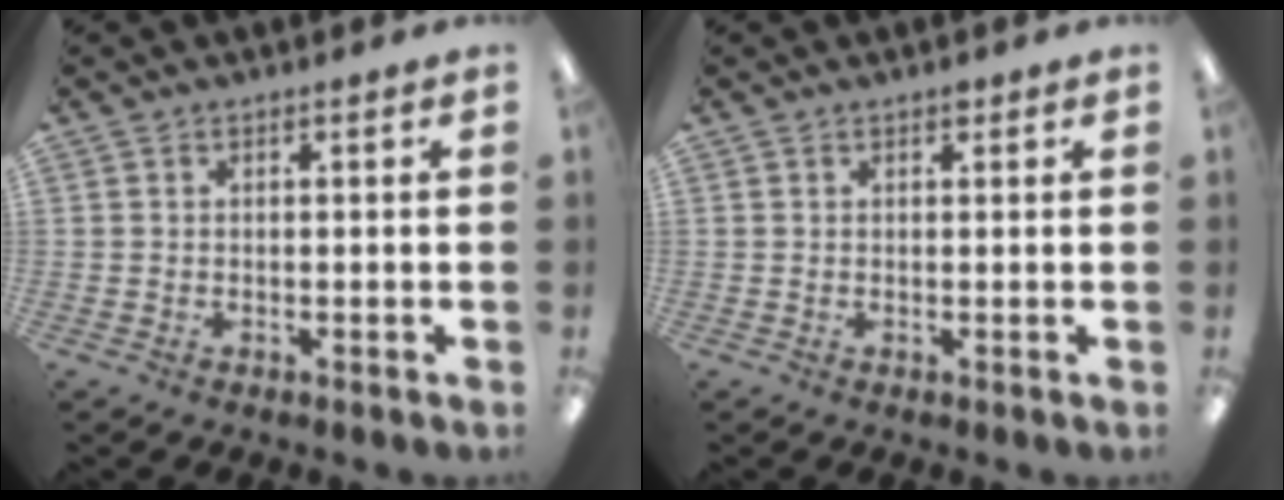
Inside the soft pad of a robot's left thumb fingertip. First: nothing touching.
{"total": 1.1, "force": [0.8, 0.5, 0.6], "torque": [-0.005, -0.001, 0.011]}